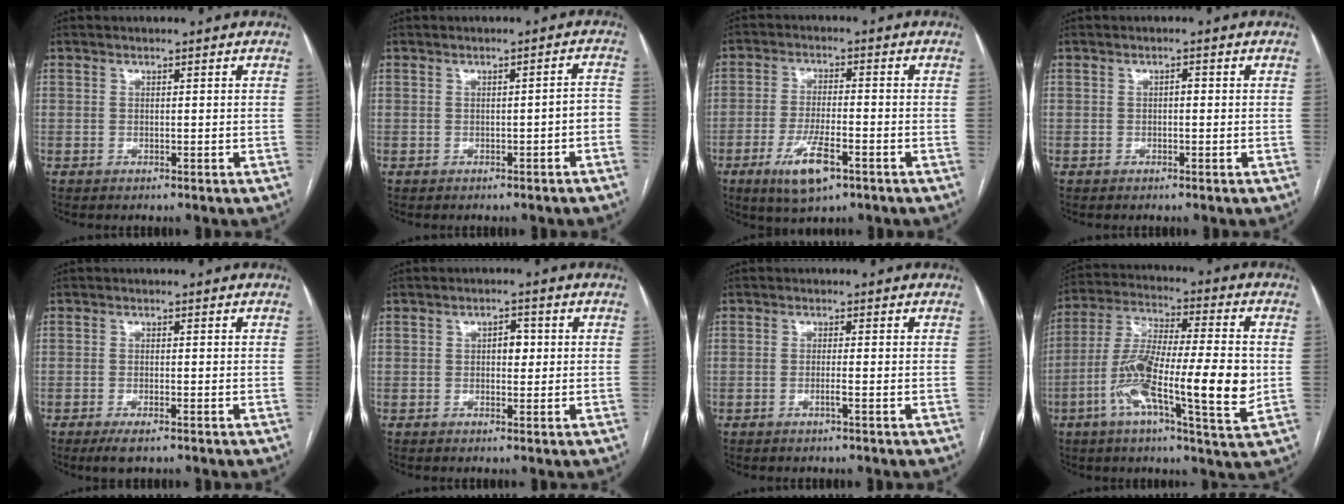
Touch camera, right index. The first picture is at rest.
{"total": 2.2, "force": [-1.2, 0.4, 1.9], "torque": [-0.014, 0.009, -0.015]}
{"total": 8.2, "force": [-4.2, 2.0, 6.7], "torque": [-0.130, -0.014, -0.068]}
{"total": 0.8, "force": [-0.1, 0.4, 0.7], "torque": [-0.009, 0.004, -0.003]}
{"total": 2.8, "force": [-1.9, 0.6, 2.0], "torque": [-0.039, -0.005, -0.031]}
{"total": 2.5, "force": [0.2, 1.5, 2.0], "torque": [-0.027, 0.010, 0.003]}
{"total": 1.4, "force": [-0.6, -0.4, 1.2], "torque": [-0.024, -0.002, -0.012]}
{"total": 18.0, "force": [-3.8, 2.4, 17.5], "torque": [-0.319, -0.003, -0.070]}